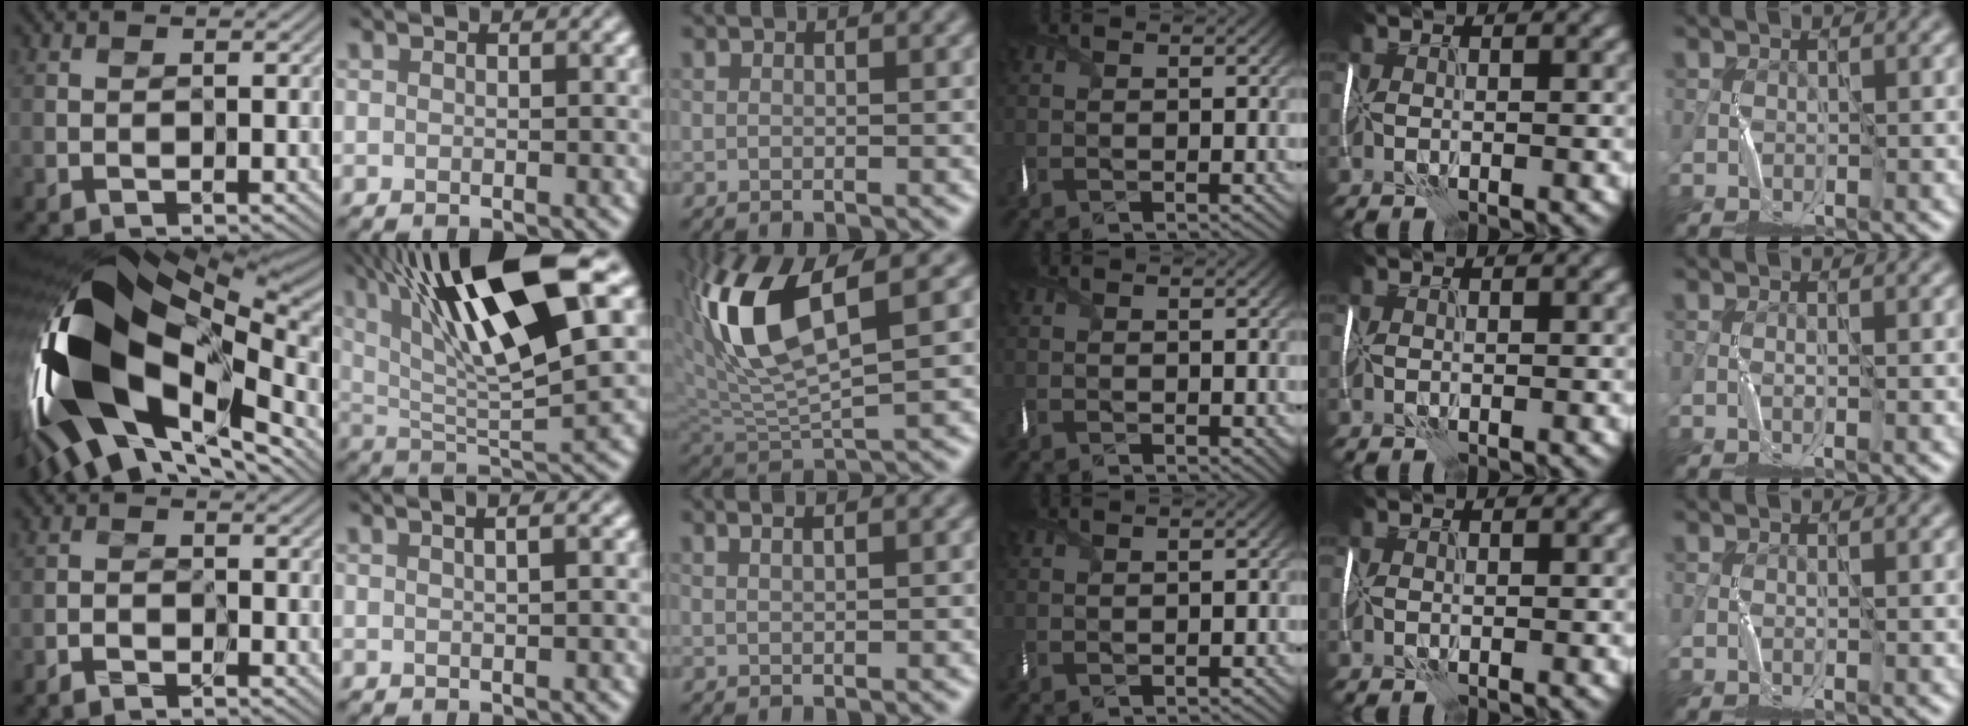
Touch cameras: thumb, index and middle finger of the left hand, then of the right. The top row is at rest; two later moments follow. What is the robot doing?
{"motion": "wrap", "object": "thread"}